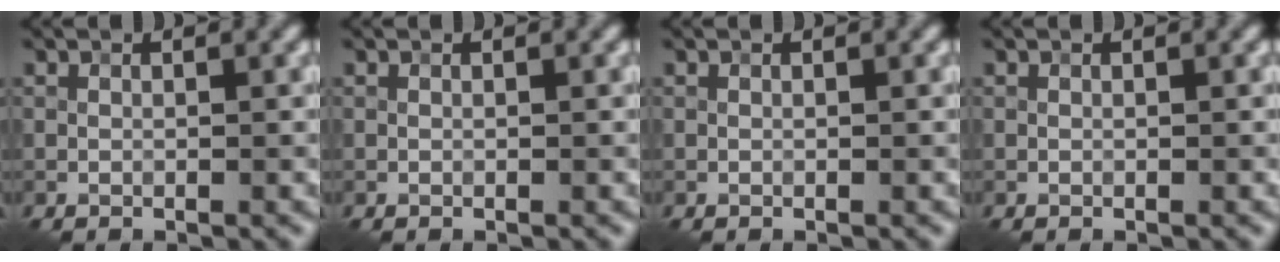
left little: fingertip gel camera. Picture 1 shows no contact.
{"total": 0.0}
{"total": 0.0}
{"total": 0.0}